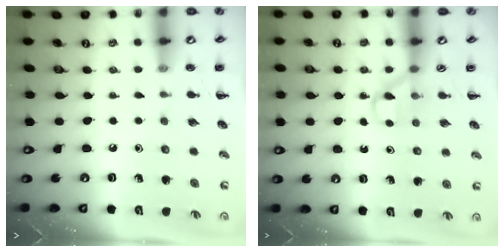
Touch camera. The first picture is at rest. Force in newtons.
{"total": 2.6, "press": 2.4, "slide": 0.9}